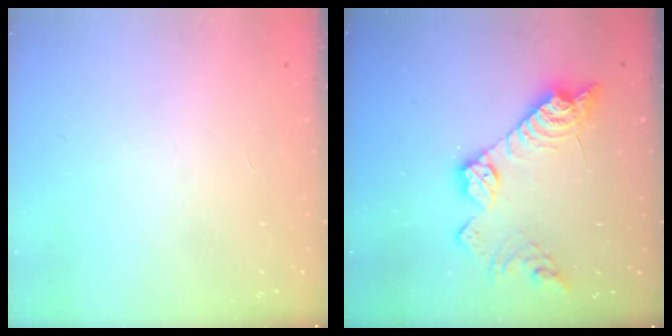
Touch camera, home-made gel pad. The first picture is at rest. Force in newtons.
{"total": 15.8, "press": 15.8, "slide": 0.8}